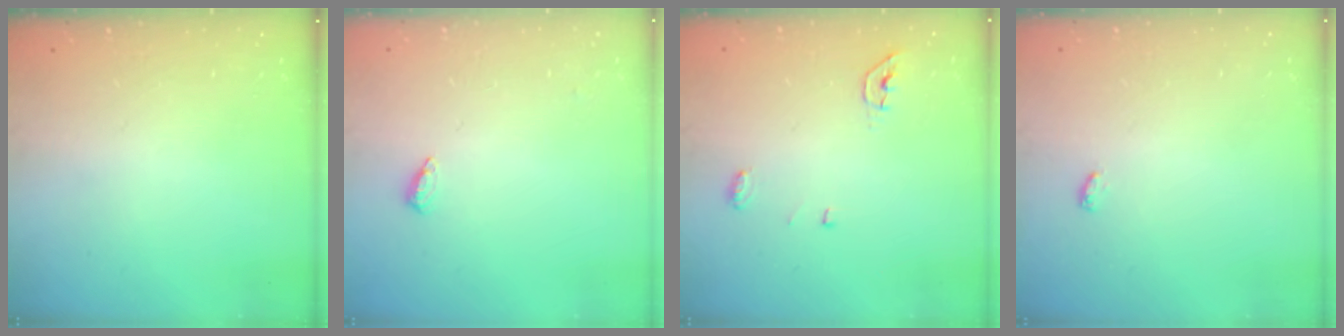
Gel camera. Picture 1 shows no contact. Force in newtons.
{"total": 3.9, "press": 3.8, "slide": 0.6}
{"total": 4.3, "press": 4.2, "slide": 1.0}
{"total": 6.4, "press": 3.3, "slide": 5.5}